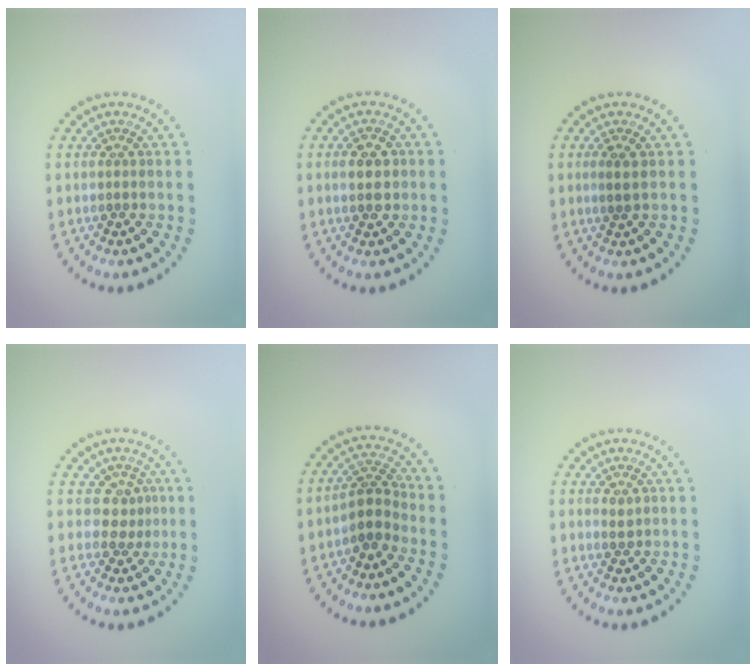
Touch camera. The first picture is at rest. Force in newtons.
{"total": 2.3, "press": 2.2, "slide": 0.1}
{"total": 1.1, "press": 1.0, "slide": 0.4}
{"total": 1.8, "press": 1.3, "slide": 1.3}
{"total": 2.7, "press": 2.2, "slide": 1.6}
{"total": 0.8, "press": 0.8, "slide": 0.1}